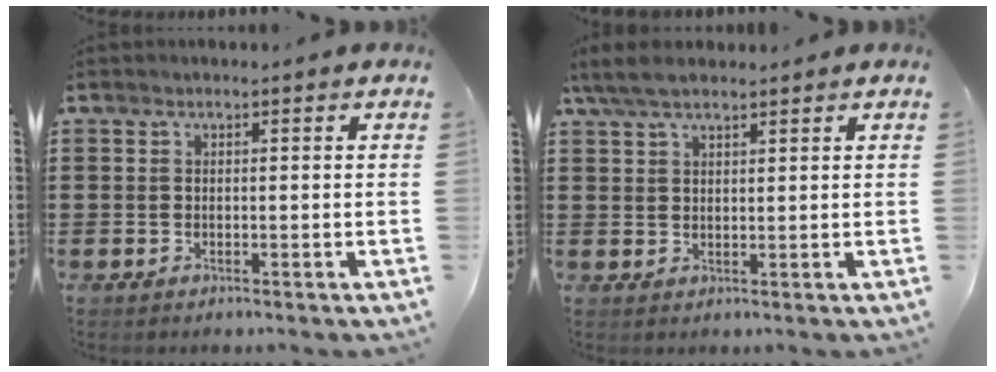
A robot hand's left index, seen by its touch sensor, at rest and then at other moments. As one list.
[{"total": 4.4, "force": [3.3, 1.2, 2.7], "torque": [-0.060, 0.003, 0.062]}]